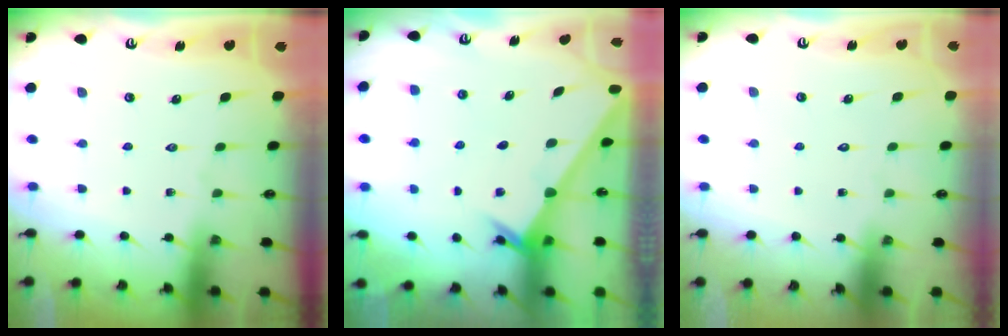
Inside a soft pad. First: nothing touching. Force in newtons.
{"total": 2.4, "press": 2.4, "slide": 0.2}
{"total": 1.5, "press": 1.5, "slide": 0.0}